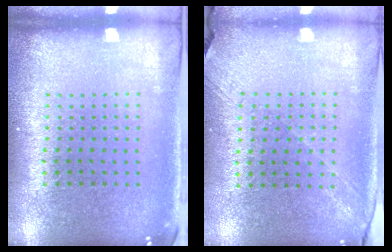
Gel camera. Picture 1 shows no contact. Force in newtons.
{"total": 1.2, "press": 1.1, "slide": 0.6}